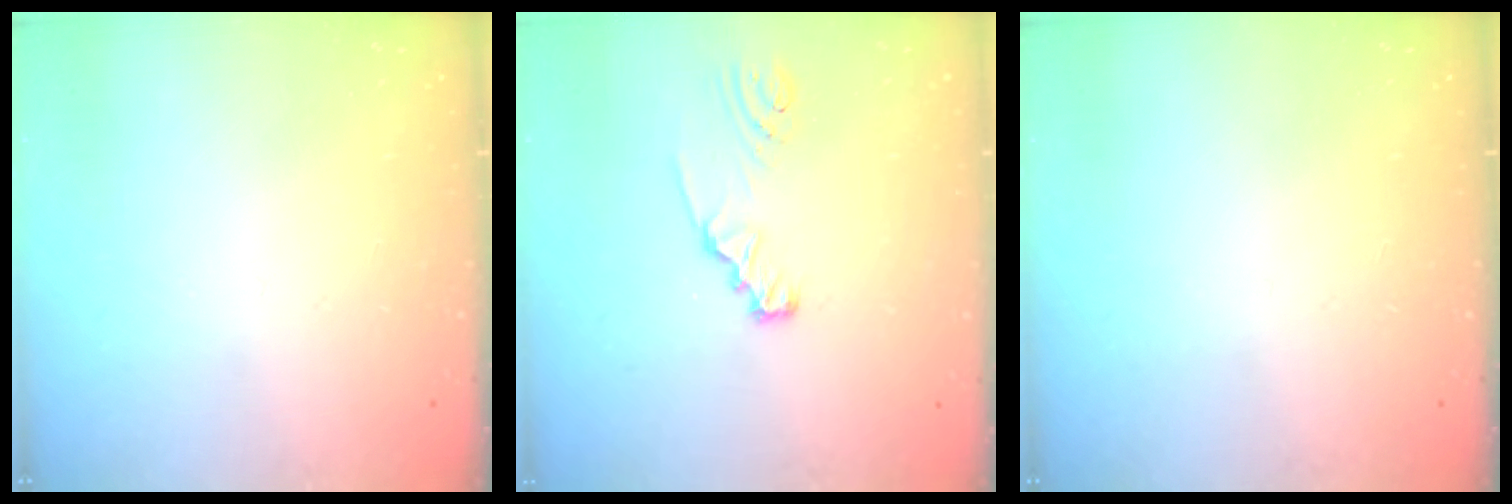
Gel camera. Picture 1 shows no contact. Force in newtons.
{"total": 2.5, "press": 2.5, "slide": 0.1}
{"total": 0.0}